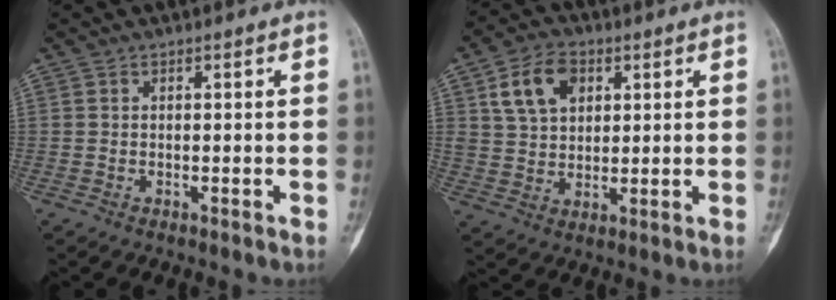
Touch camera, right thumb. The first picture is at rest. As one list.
[{"total": 10.0, "force": [3.9, 6.8, 6.2], "torque": [-0.095, -0.004, 0.071]}]